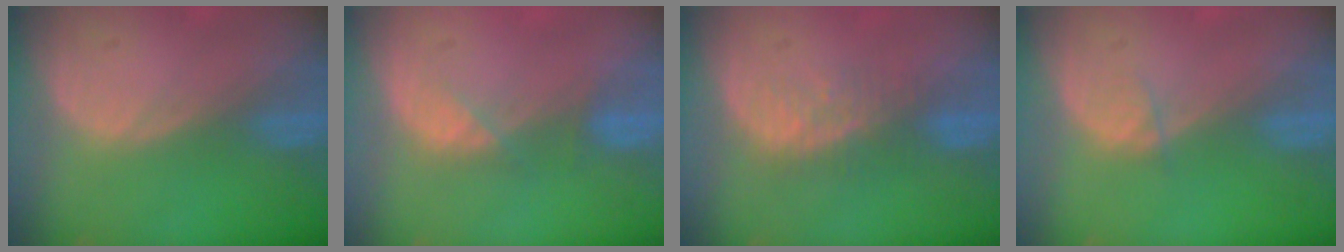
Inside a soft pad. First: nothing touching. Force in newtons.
{"total": 2.6, "press": 2.5, "slide": 0.8}
{"total": 4.5, "press": 4.2, "slide": 1.7}
{"total": 1.2, "press": 1.2, "slide": 0.2}